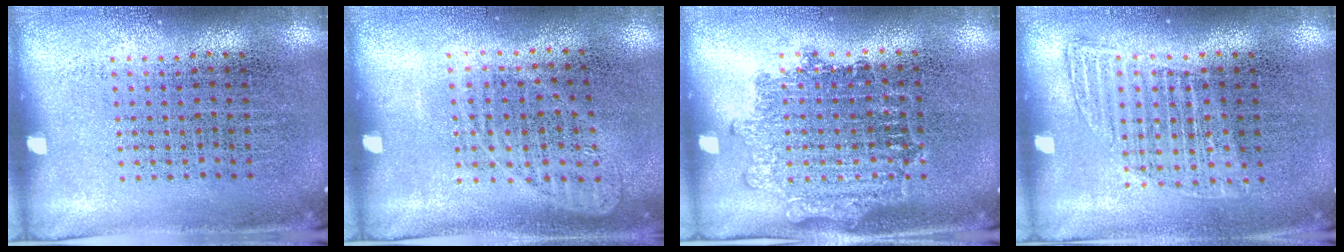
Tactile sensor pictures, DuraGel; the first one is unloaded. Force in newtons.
{"total": 0.9, "press": 0.9, "slide": 0.3}
{"total": 1.2, "press": 1.1, "slide": 0.5}
{"total": 1.1, "press": 1.0, "slide": 0.5}